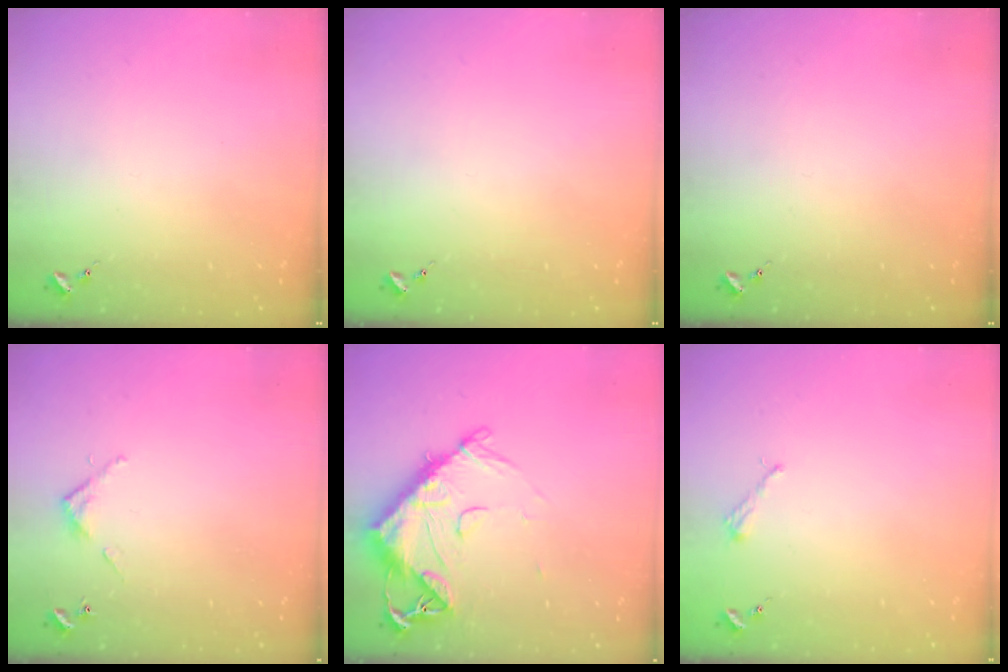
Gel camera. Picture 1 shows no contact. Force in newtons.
{"total": 0.0}
{"total": 0.0}
{"total": 3.2, "press": 3.2, "slide": 0.2}
{"total": 13.6, "press": 13.5, "slide": 1.4}
{"total": 2.2, "press": 2.2, "slide": 0.3}